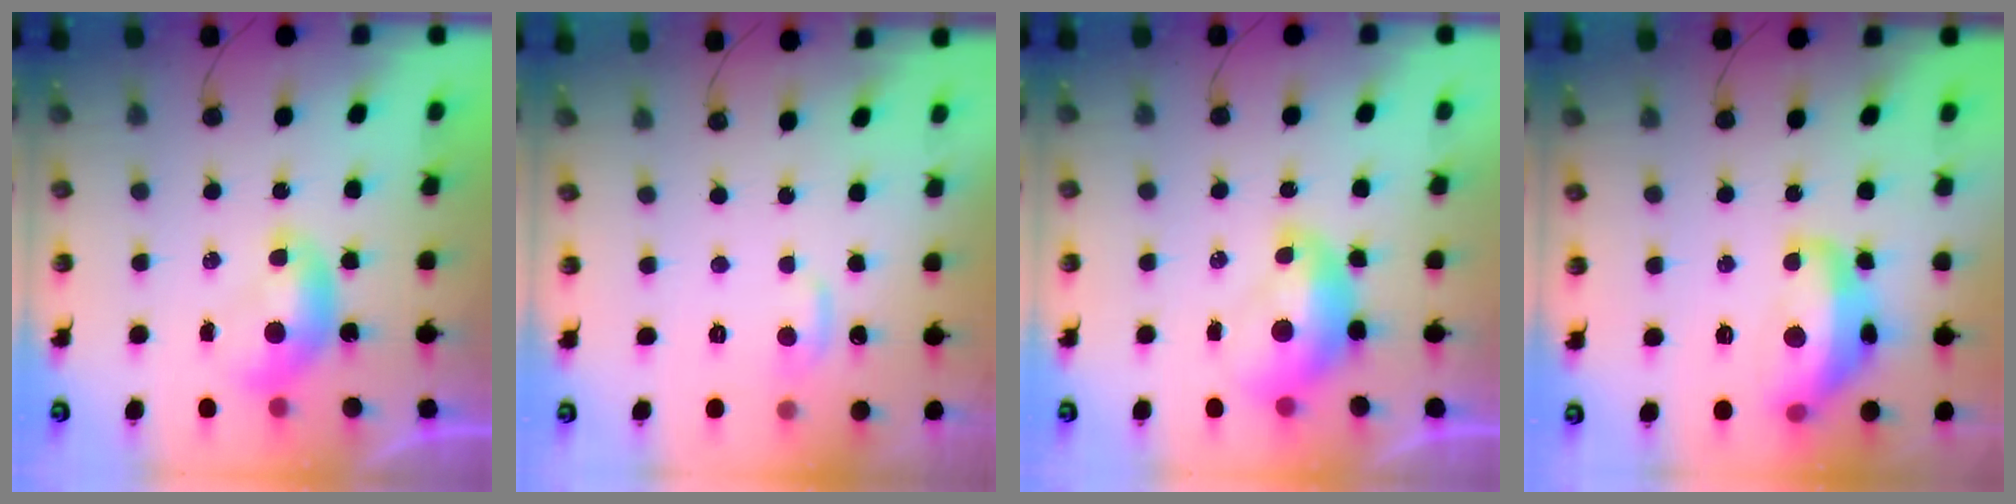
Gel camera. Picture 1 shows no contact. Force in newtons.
{"total": 0.9, "press": 0.4, "slide": 0.8}
{"total": 2.2, "press": 2.1, "slide": 0.7}
{"total": 8.3, "press": 8.2, "slide": 1.0}